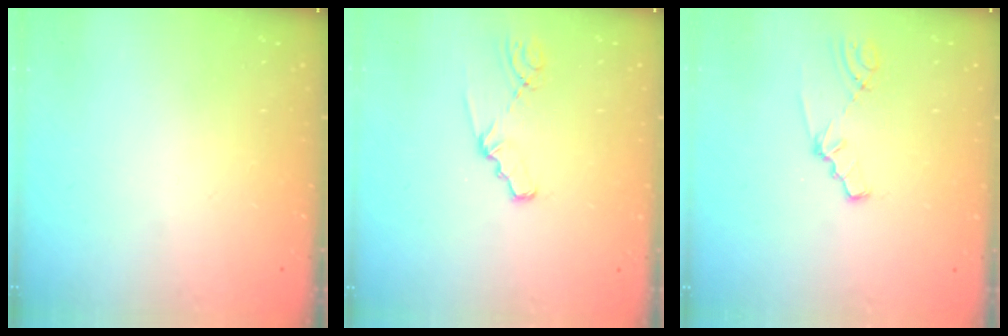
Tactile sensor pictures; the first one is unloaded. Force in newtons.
{"total": 1.9, "press": 1.9, "slide": 0.3}
{"total": 1.5, "press": 1.5, "slide": 0.3}